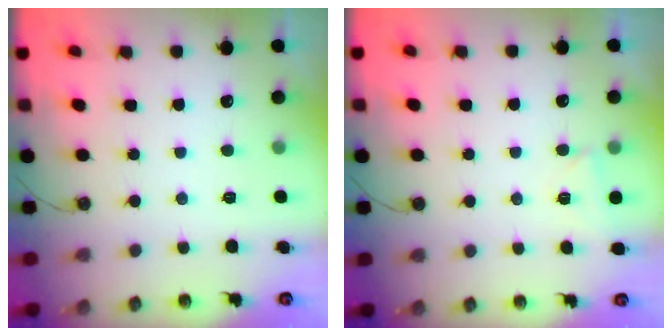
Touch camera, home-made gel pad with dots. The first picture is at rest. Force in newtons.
{"total": 2.8, "press": 2.7, "slide": 0.6}